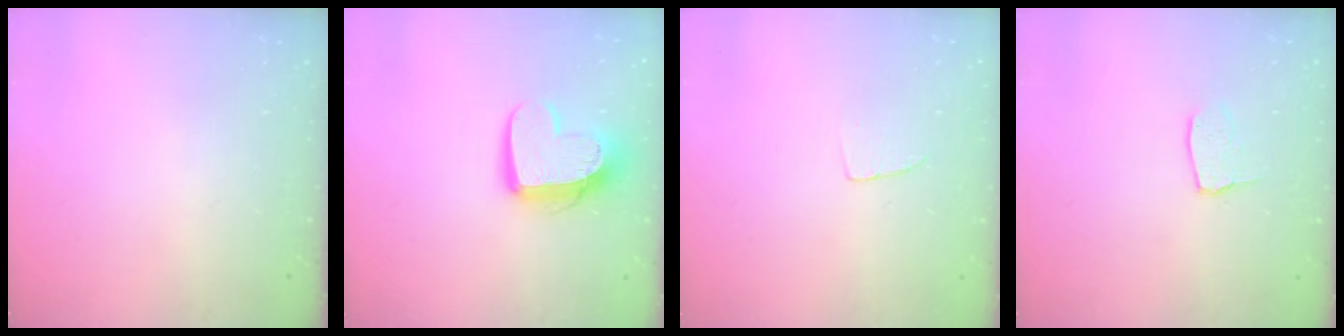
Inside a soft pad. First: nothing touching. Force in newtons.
{"total": 12.9, "press": 12.8, "slide": 1.1}
{"total": 3.8, "press": 3.7, "slide": 0.2}
{"total": 3.0, "press": 3.0, "slide": 0.2}